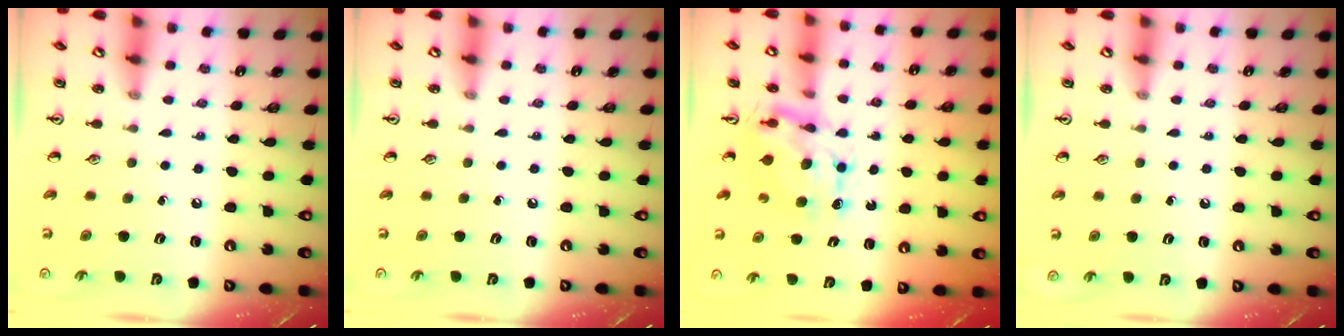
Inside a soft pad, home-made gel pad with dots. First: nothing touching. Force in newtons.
{"total": 0.0}
{"total": 7.7, "press": 7.7, "slide": 0.7}
{"total": 0.0}